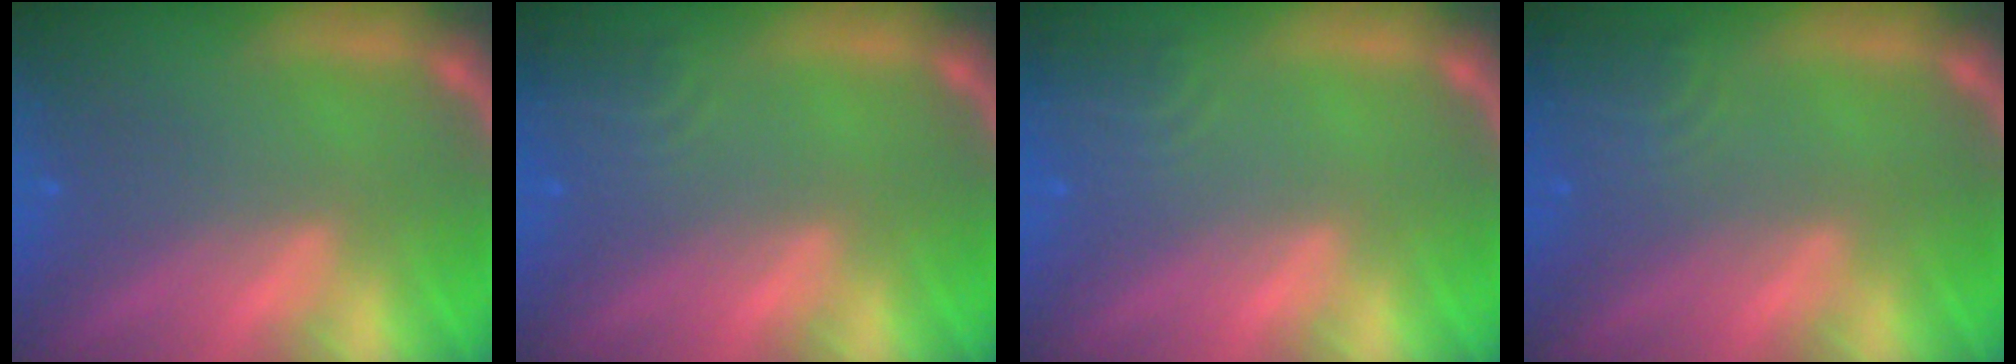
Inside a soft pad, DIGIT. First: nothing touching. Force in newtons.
{"total": 2.4}
{"total": 2.4}
{"total": 2.9}